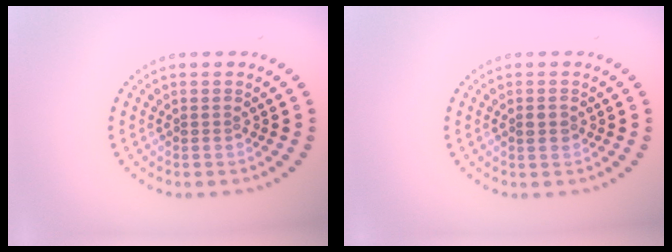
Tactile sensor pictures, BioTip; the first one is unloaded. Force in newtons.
{"total": 1.2, "press": 1.2, "slide": 0.0}